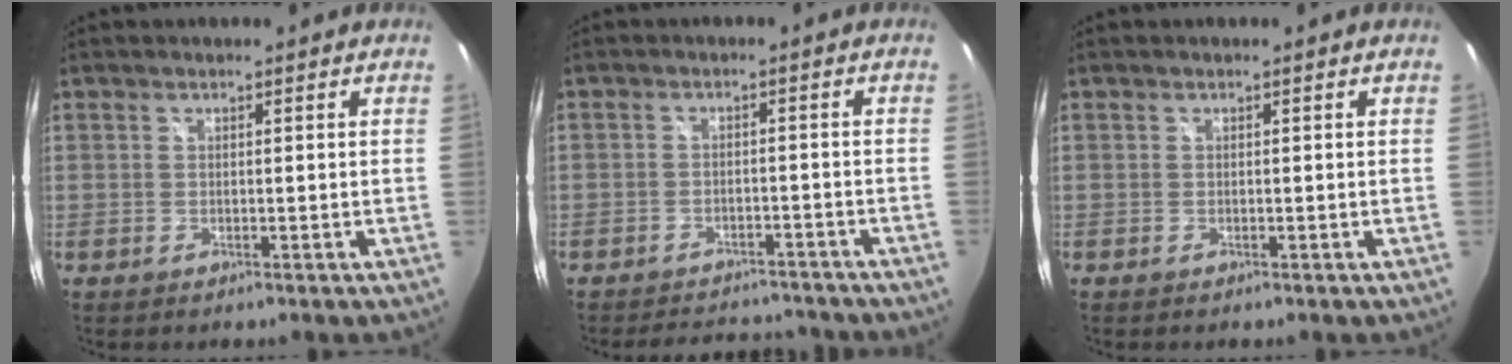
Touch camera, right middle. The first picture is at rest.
{"total": 8.9, "force": [-8.0, 3.2, 2.2], "torque": [-0.053, 0.029, -0.103]}
{"total": 0.0}